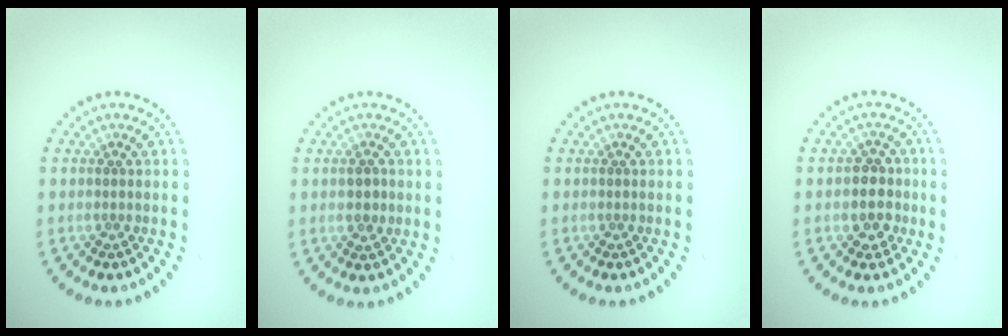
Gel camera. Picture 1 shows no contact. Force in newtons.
{"total": 1.2, "press": 1.2, "slide": 0.0}
{"total": 0.0}
{"total": 2.7, "press": 2.5, "slide": 1.0}